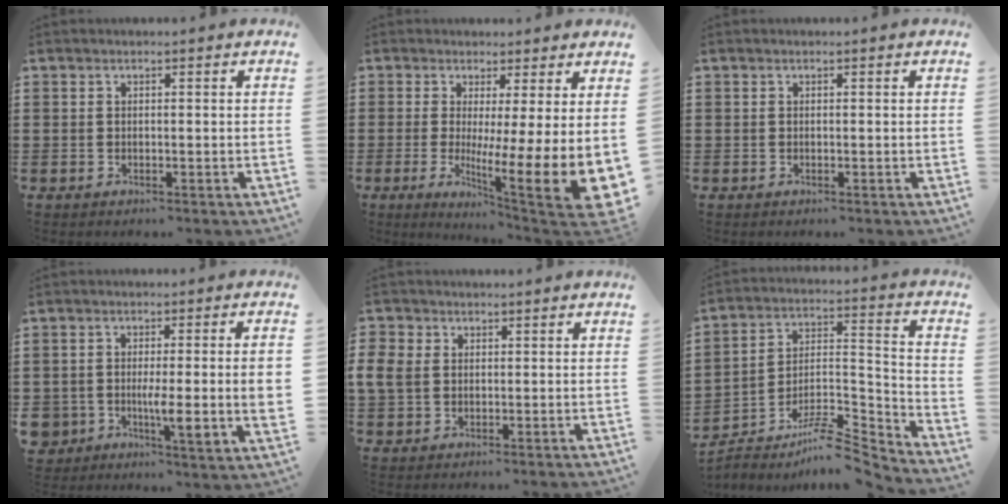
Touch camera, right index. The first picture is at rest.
{"total": 7.6, "force": [0.7, 1.5, 7.4], "torque": [-0.104, -0.062, 0.014]}
{"total": 0.0}
{"total": 6.5, "force": [-1.4, 2.6, 5.8], "torque": [-0.113, -0.004, -0.029]}
{"total": 3.9, "force": [0.5, 3.4, 1.9], "torque": [-0.062, 0.007, 0.005]}
{"total": 8.0, "force": [-6.9, 1.3, 3.8], "torque": [-0.058, 0.011, -0.136]}